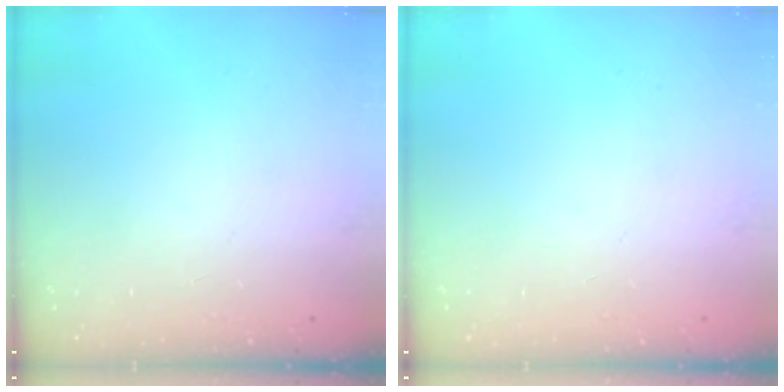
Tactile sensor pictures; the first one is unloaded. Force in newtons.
{"total": 0.0}